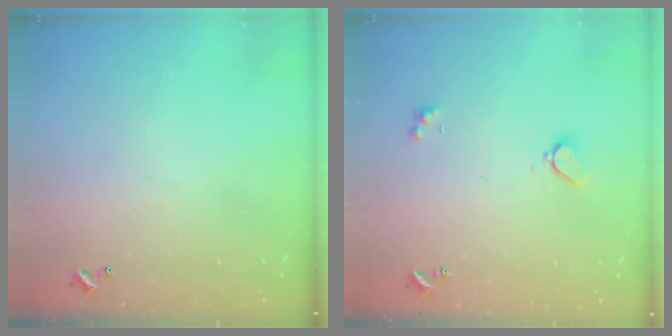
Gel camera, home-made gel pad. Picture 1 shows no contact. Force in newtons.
{"total": 2.3, "press": 2.3, "slide": 0.3}